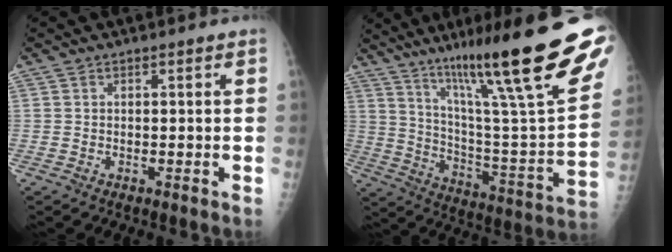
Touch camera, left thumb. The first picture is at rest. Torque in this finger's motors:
{"motor_torque": [2.85, 2.18, 1.70, -1.07, 0.24]}